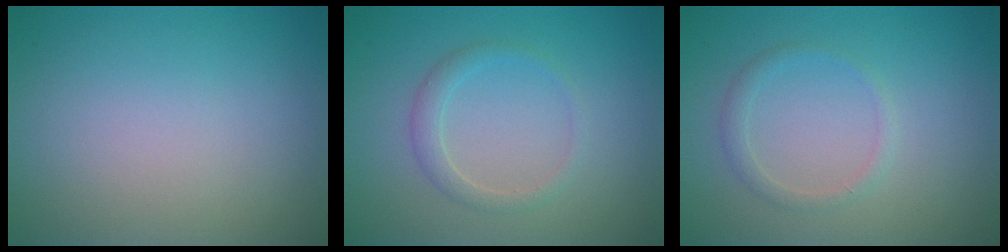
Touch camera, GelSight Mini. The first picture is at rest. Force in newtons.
{"total": 1.7, "press": 1.7, "slide": 0.2}
{"total": 1.3, "press": 1.3, "slide": 0.0}